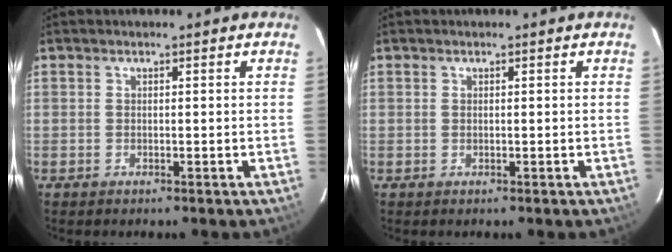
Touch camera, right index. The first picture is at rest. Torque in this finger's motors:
{"motor_torque": [0.00, 0.00, 0.00, 0.00]}